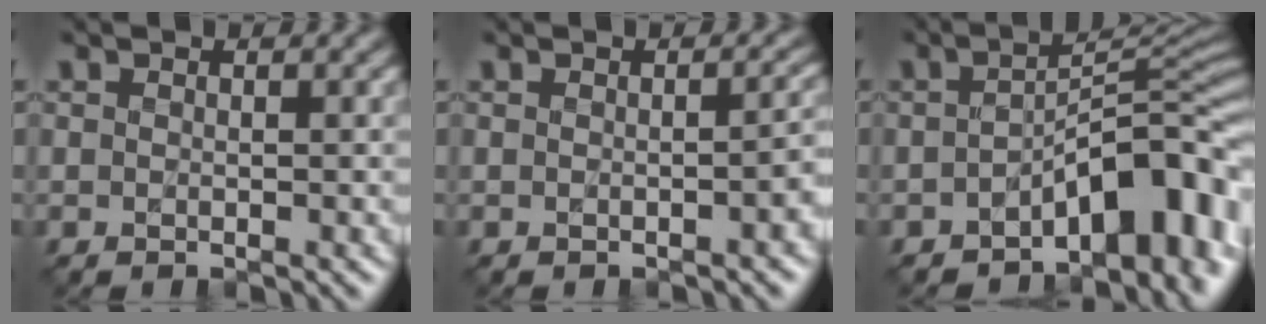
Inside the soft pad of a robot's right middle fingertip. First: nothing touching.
{"total": 1.9, "force": [-1.0, 0.6, 1.6], "torque": [-0.019, 0.003, -0.012]}
{"total": 8.6, "force": [-4.1, 3.6, 6.6], "torque": [-0.068, 0.013, -0.074]}